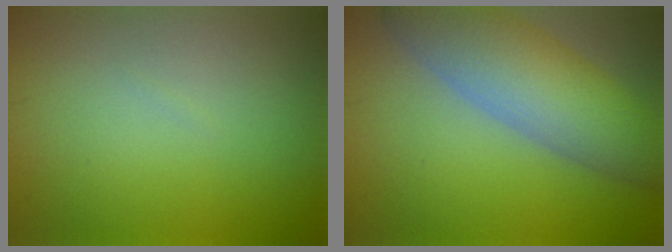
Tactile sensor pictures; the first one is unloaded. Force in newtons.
{"total": 8.3, "press": 8.3, "slide": 0.2}